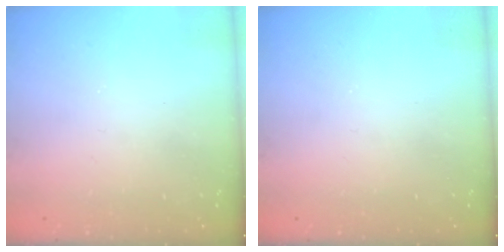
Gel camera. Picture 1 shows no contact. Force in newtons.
{"total": 0.0}